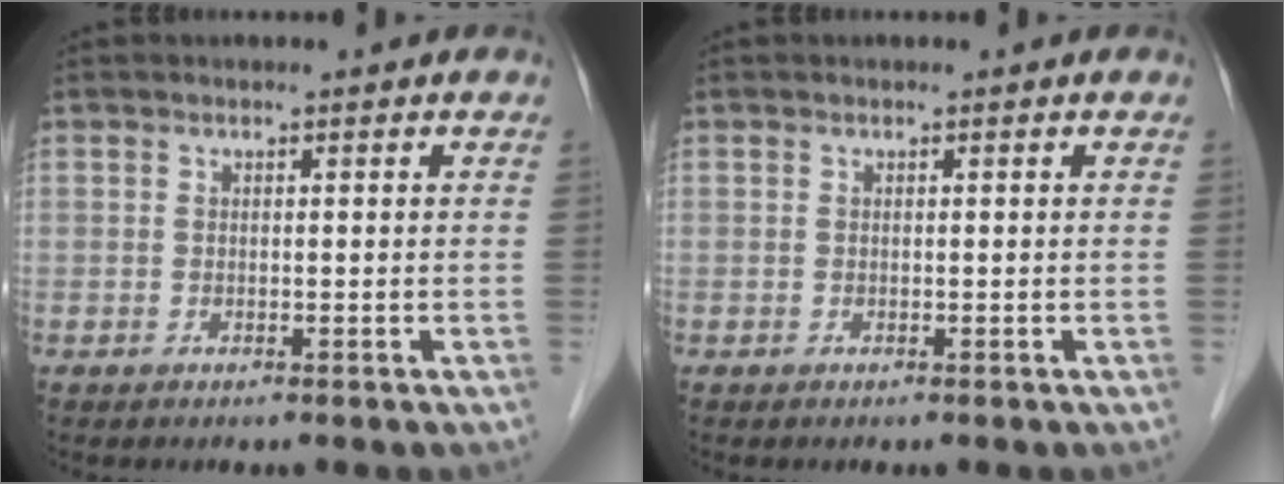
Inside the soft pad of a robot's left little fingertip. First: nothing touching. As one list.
[{"total": 0.0}]